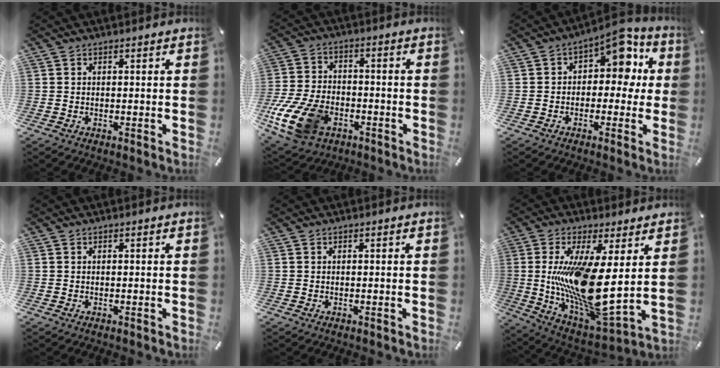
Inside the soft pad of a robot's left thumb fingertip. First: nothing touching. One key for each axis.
{"total": 15.9, "fx": -6.5, "fy": 10.6, "fz": 10.0, "tx": -0.206, "ty": 0.039, "tz": -0.106}
{"total": 8.9, "fx": 4.0, "fy": 5.7, "fz": 5.6, "tx": -0.066, "ty": -0.032, "tz": 0.063}
{"total": 0.0}
{"total": 0.0}
{"total": 19.1, "fx": 3.4, "fy": 5.6, "fz": 17.9, "tx": -0.348, "ty": -0.057, "tz": 0.063}